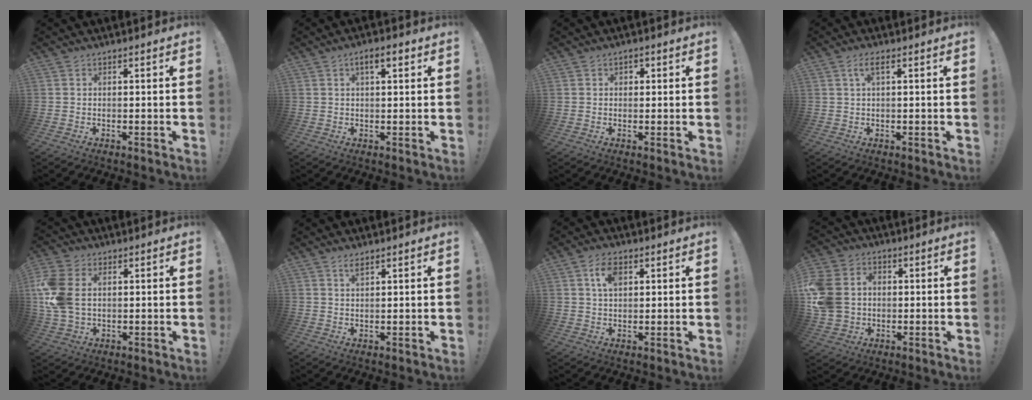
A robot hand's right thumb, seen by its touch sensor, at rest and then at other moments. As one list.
[{"total": 4.4, "force": [1.9, 1.4, 3.7], "torque": [-0.053, -0.003, 0.027]}, {"total": 1.1, "force": [0.1, 1.0, 0.3], "torque": [0.002, 0.001, 0.001]}, {"total": 3.0, "force": [1.0, 1.0, 2.6], "torque": [-0.049, 0.005, 0.016]}, {"total": 10.9, "force": [2.0, 7.5, 7.6], "torque": [-0.166, -0.004, 0.040]}, {"total": 2.3, "force": [1.7, 0.2, 1.5], "torque": [-0.028, -0.006, 0.030]}, {"total": 6.1, "force": [2.4, 3.6, 4.4], "torque": [-0.072, 0.002, 0.040]}, {"total": 13.2, "force": [0.5, 11.1, 7.1], "torque": [-0.145, 0.011, 0.015]}]